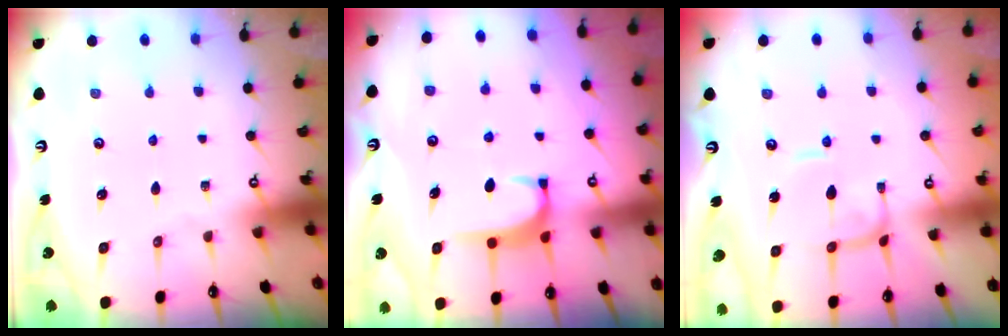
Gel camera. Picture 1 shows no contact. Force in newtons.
{"total": 1.9, "press": 1.8, "slide": 0.5}
{"total": 1.0, "press": 0.9, "slide": 0.4}